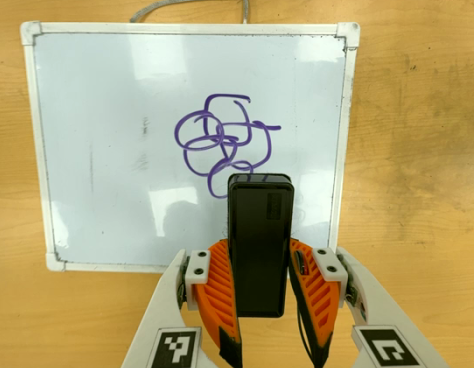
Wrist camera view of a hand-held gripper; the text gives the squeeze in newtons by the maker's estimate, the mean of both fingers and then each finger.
{"total": 5.6, "left": 3.8, "right": 7.4}